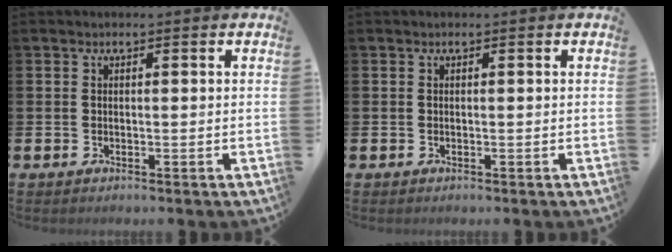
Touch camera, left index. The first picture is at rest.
{"total": 0.0}